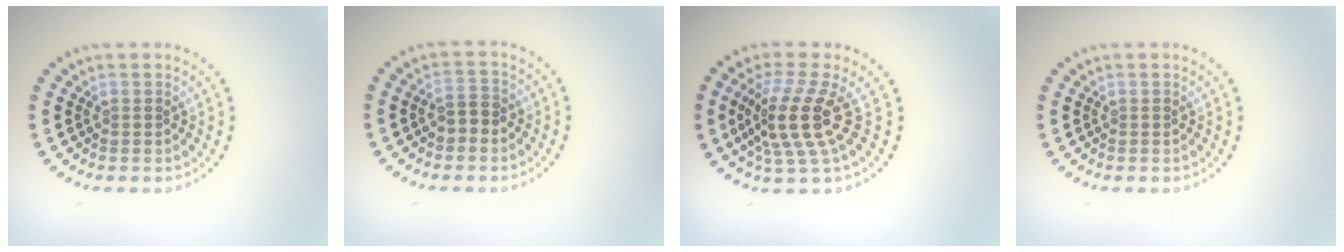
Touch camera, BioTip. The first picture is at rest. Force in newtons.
{"total": 1.9, "press": 1.8, "slide": 0.6}
{"total": 4.6, "press": 3.5, "slide": 3.1}
{"total": 0.0}